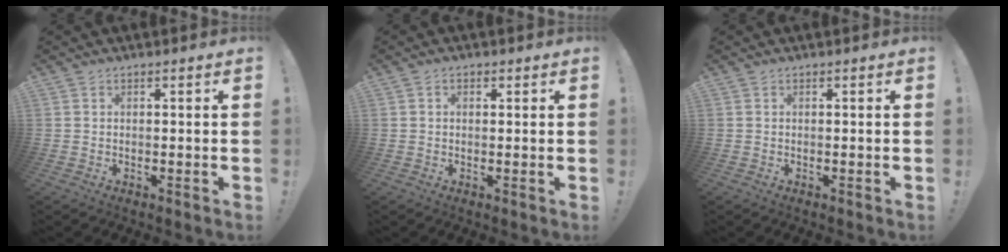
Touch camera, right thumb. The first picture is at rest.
{"total": 1.1, "force": [0.3, 0.8, 0.7], "torque": [-0.009, 0.003, 0.003]}
{"total": 0.0}